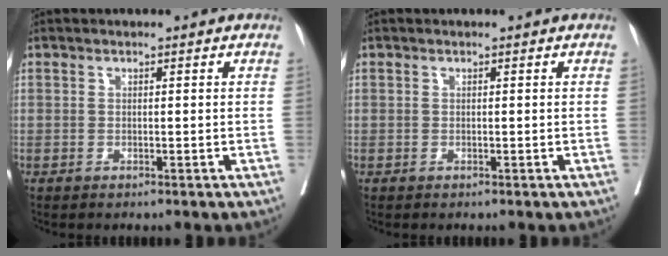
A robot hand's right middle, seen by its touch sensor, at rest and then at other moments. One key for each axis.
{"total": 0.0}